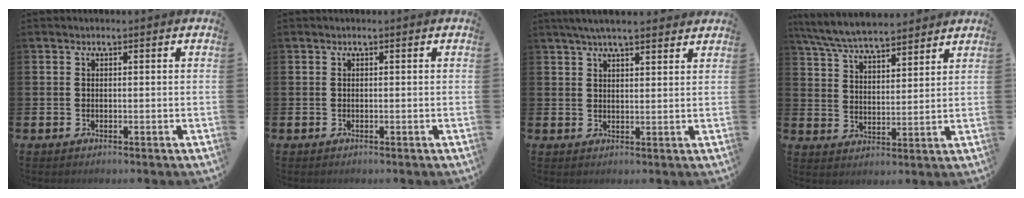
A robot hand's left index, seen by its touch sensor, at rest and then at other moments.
{"total": 0.0}
{"total": 4.4, "force": [4.0, 0.6, 1.7], "torque": [-0.041, -0.007, 0.072]}
{"total": 6.8, "force": [6.5, 0.8, 1.6], "torque": [-0.062, -0.031, 0.119]}